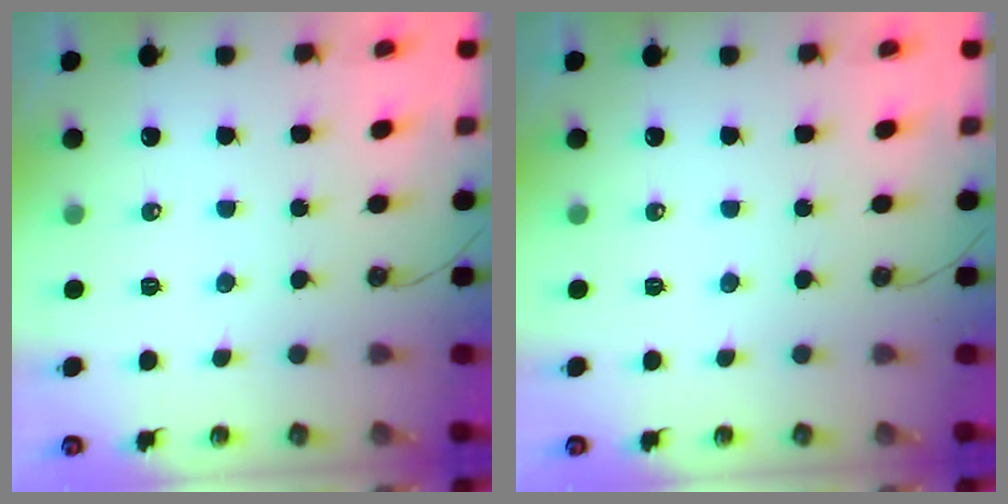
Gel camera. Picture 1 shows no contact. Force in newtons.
{"total": 0.0}